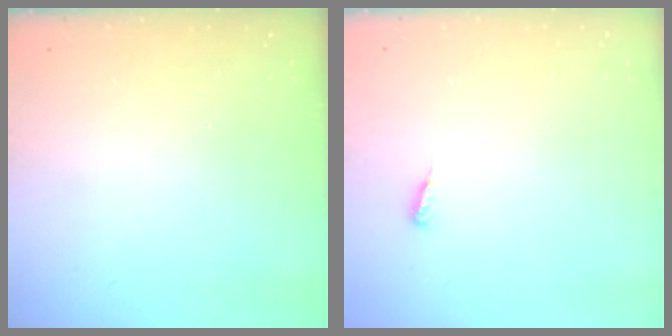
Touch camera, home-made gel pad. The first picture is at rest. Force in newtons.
{"total": 3.8, "press": 3.8, "slide": 0.4}